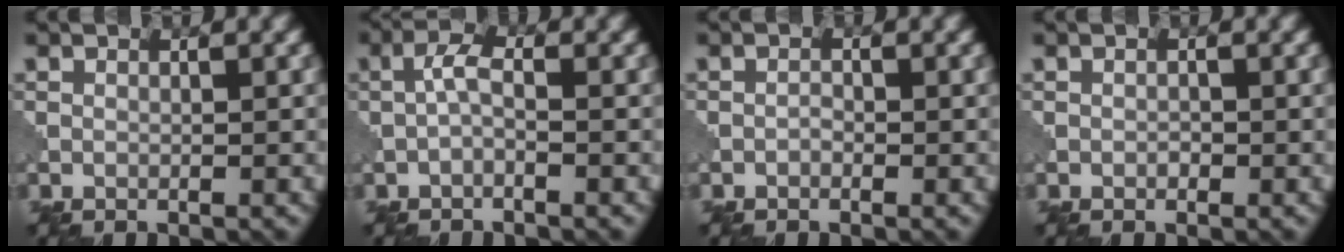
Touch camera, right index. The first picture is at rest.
{"total": 2.0, "force": [-0.4, 0.7, 1.8], "torque": [-0.040, 0.008, -0.014]}
{"total": 0.6, "force": [-0.3, 0.3, 0.4], "torque": [-0.007, 0.001, -0.007]}
{"total": 0.5, "force": [-0.2, 0.4, 0.3], "torque": [-0.005, 0.000, -0.004]}